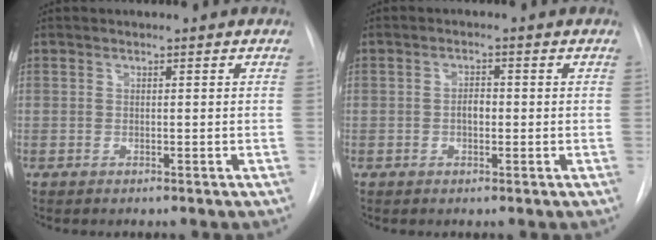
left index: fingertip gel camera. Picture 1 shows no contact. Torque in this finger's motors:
{"motor_torque": [0.51, -0.13, 0.04, 0.01]}